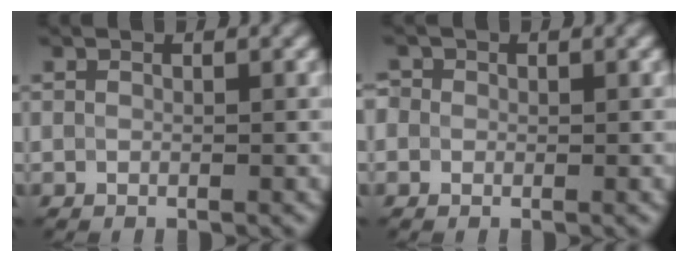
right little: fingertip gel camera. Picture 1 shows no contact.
{"total": 1.2, "force": [0.4, 1.1, 0.3], "torque": [-0.003, 0.005, -0.008]}